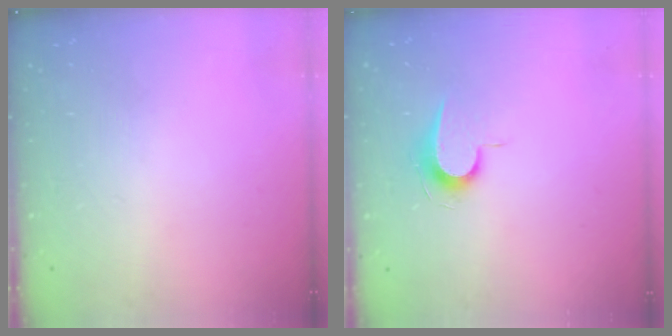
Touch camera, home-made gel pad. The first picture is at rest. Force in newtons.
{"total": 7.1, "press": 7.0, "slide": 0.7}